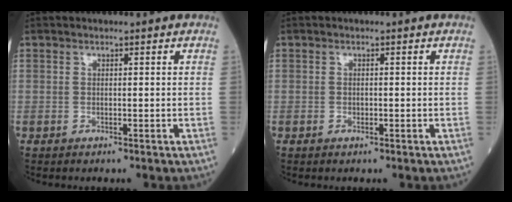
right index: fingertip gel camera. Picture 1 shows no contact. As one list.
[{"total": 0.7, "force": [-0.1, 0.5, 0.5], "torque": [-0.014, 0.001, 0.002]}]